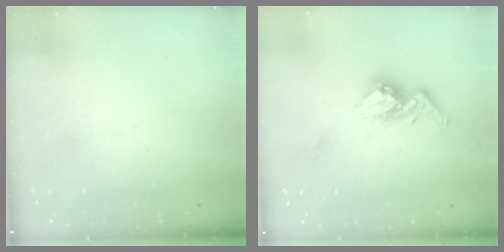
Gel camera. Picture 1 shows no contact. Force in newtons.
{"total": 10.6, "press": 10.6, "slide": 1.0}